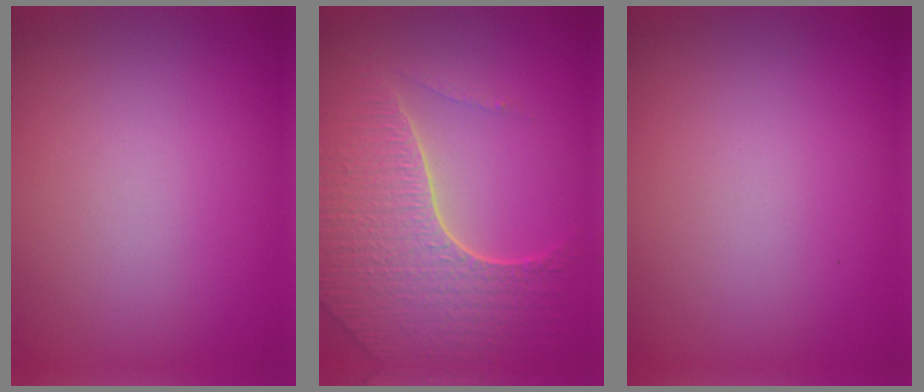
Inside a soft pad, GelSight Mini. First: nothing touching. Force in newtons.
{"total": 7.2, "press": 5.2, "slide": 5.0}
{"total": 0.0}